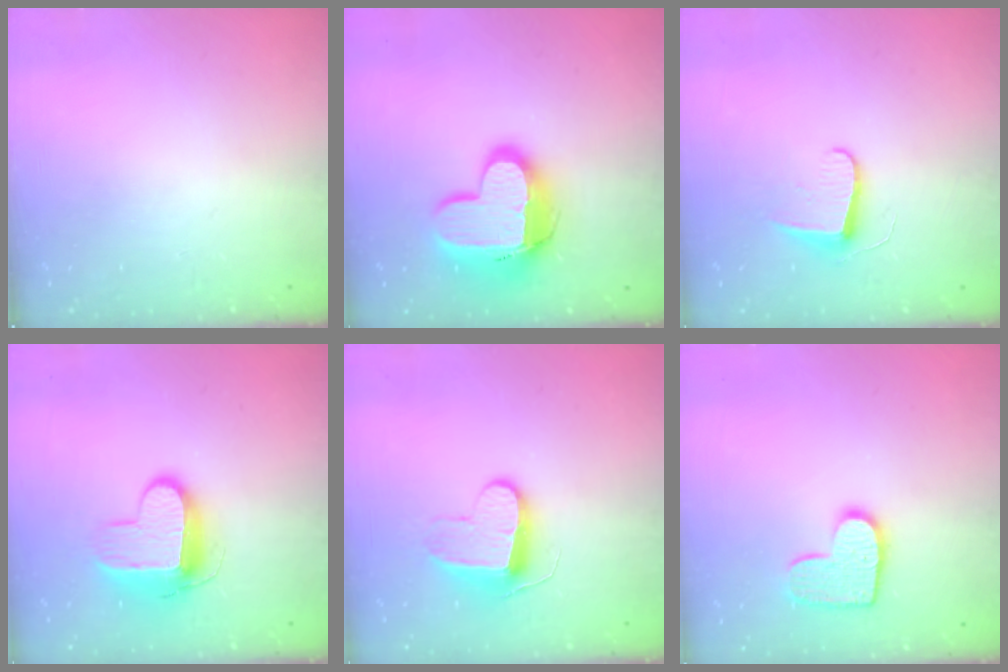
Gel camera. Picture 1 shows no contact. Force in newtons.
{"total": 15.3, "press": 15.2, "slide": 1.2}
{"total": 7.1, "press": 7.1, "slide": 0.7}
{"total": 11.1, "press": 11.1, "slide": 1.0}
{"total": 9.8, "press": 9.8, "slide": 0.2}
{"total": 11.2, "press": 11.2, "slide": 0.6}